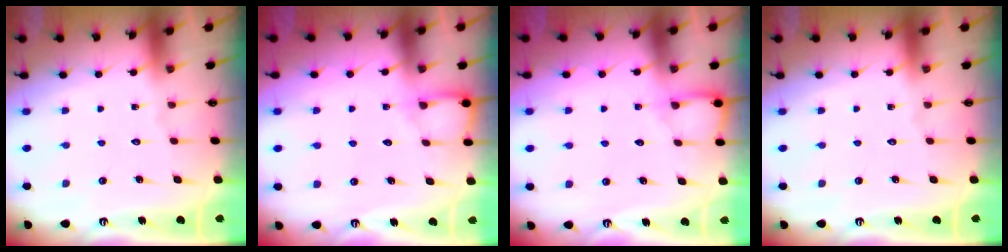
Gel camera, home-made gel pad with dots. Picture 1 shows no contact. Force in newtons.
{"total": 4.8, "press": 4.8, "slide": 0.5}
{"total": 4.8, "press": 4.8, "slide": 0.5}
{"total": 0.0}